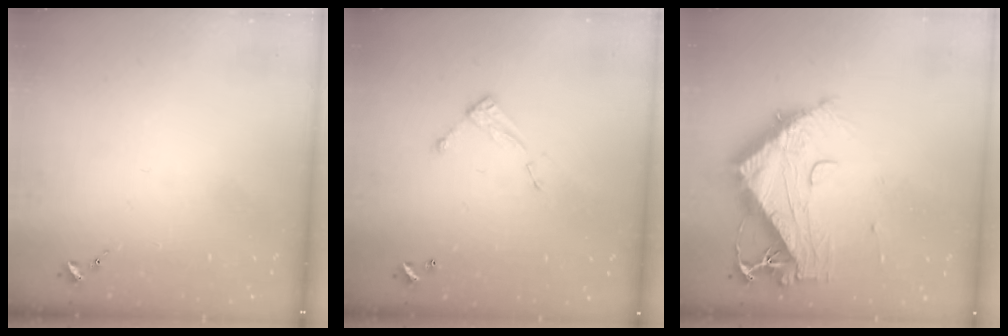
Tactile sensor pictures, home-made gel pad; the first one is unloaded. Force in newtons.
{"total": 4.7, "press": 4.6, "slide": 0.4}
{"total": 13.9, "press": 13.8, "slide": 1.3}